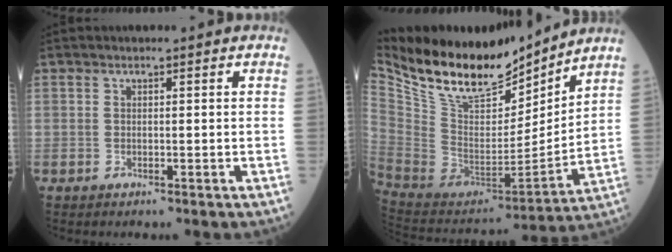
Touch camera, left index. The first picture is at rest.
{"total": 20.4, "force": [17.0, 6.4, 9.4], "torque": [-0.183, -0.016, 0.308]}